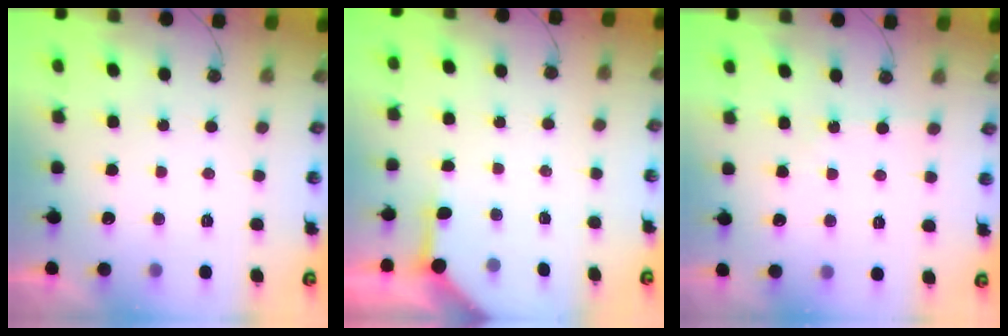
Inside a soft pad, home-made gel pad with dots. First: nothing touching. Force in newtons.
{"total": 3.8, "press": 3.8, "slide": 0.5}
{"total": 2.1, "press": 2.0, "slide": 0.3}